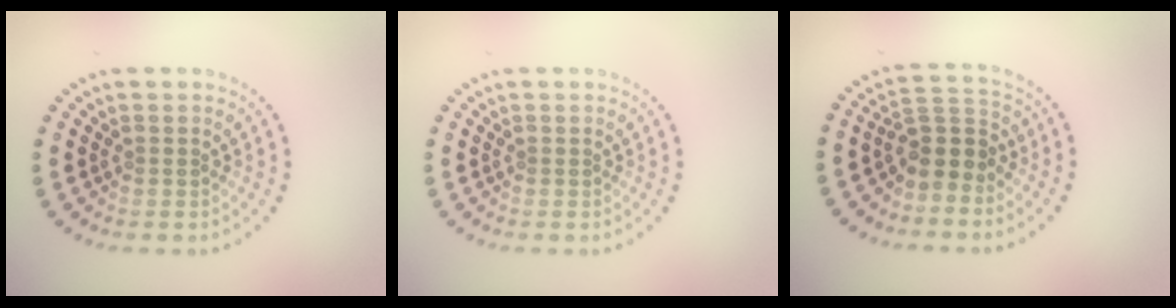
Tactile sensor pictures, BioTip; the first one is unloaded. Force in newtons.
{"total": 0.0}
{"total": 3.4, "press": 2.8, "slide": 1.9}